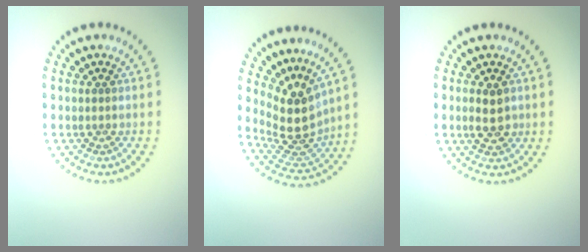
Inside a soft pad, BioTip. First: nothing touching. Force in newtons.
{"total": 4.3, "press": 3.3, "slide": 2.8}
{"total": 2.4, "press": 2.4, "slide": 0.0}